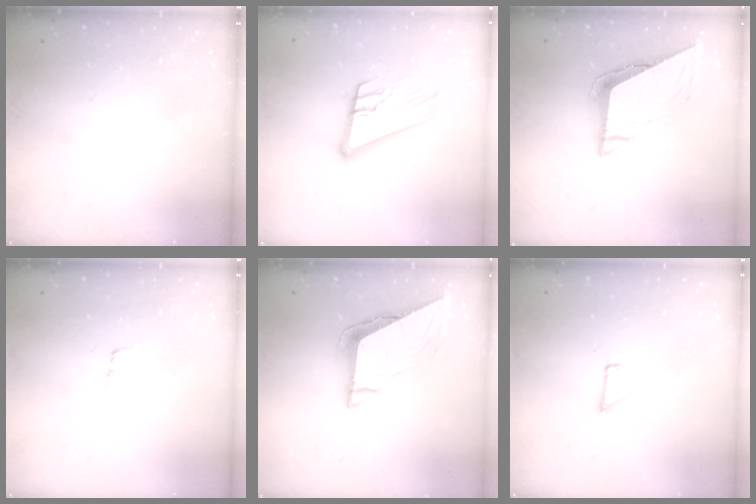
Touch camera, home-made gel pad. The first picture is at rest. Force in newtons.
{"total": 14.1, "press": 13.9, "slide": 2.4}
{"total": 8.1, "press": 8.1, "slide": 0.3}
{"total": 6.6, "press": 6.2, "slide": 2.3}
{"total": 8.1, "press": 8.1, "slide": 0.3}
{"total": 1.5, "press": 1.5, "slide": 0.1}